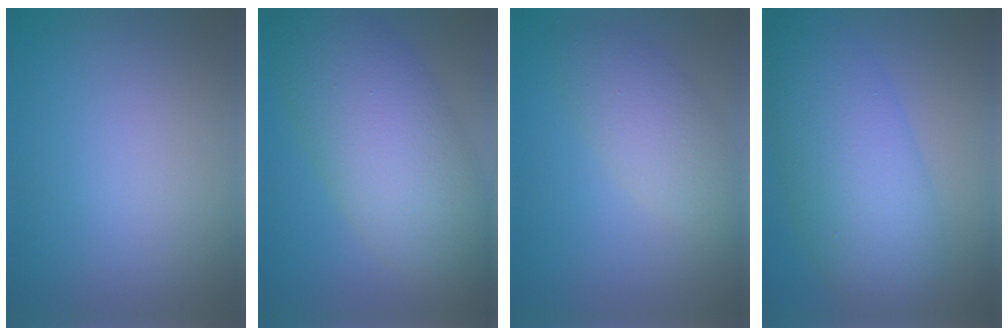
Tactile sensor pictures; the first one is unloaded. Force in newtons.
{"total": 9.6, "press": 9.5, "slide": 0.3}
{"total": 3.8, "press": 3.7, "slide": 0.3}
{"total": 8.3, "press": 8.3, "slide": 0.3}